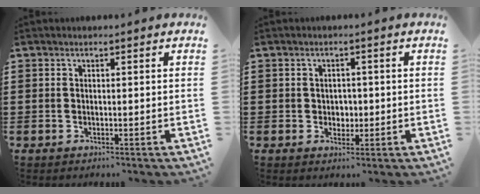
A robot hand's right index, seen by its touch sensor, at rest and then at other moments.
{"total": 1.6, "force": [-0.1, 1.5, 0.6], "torque": [-0.009, 0.005, -0.008]}